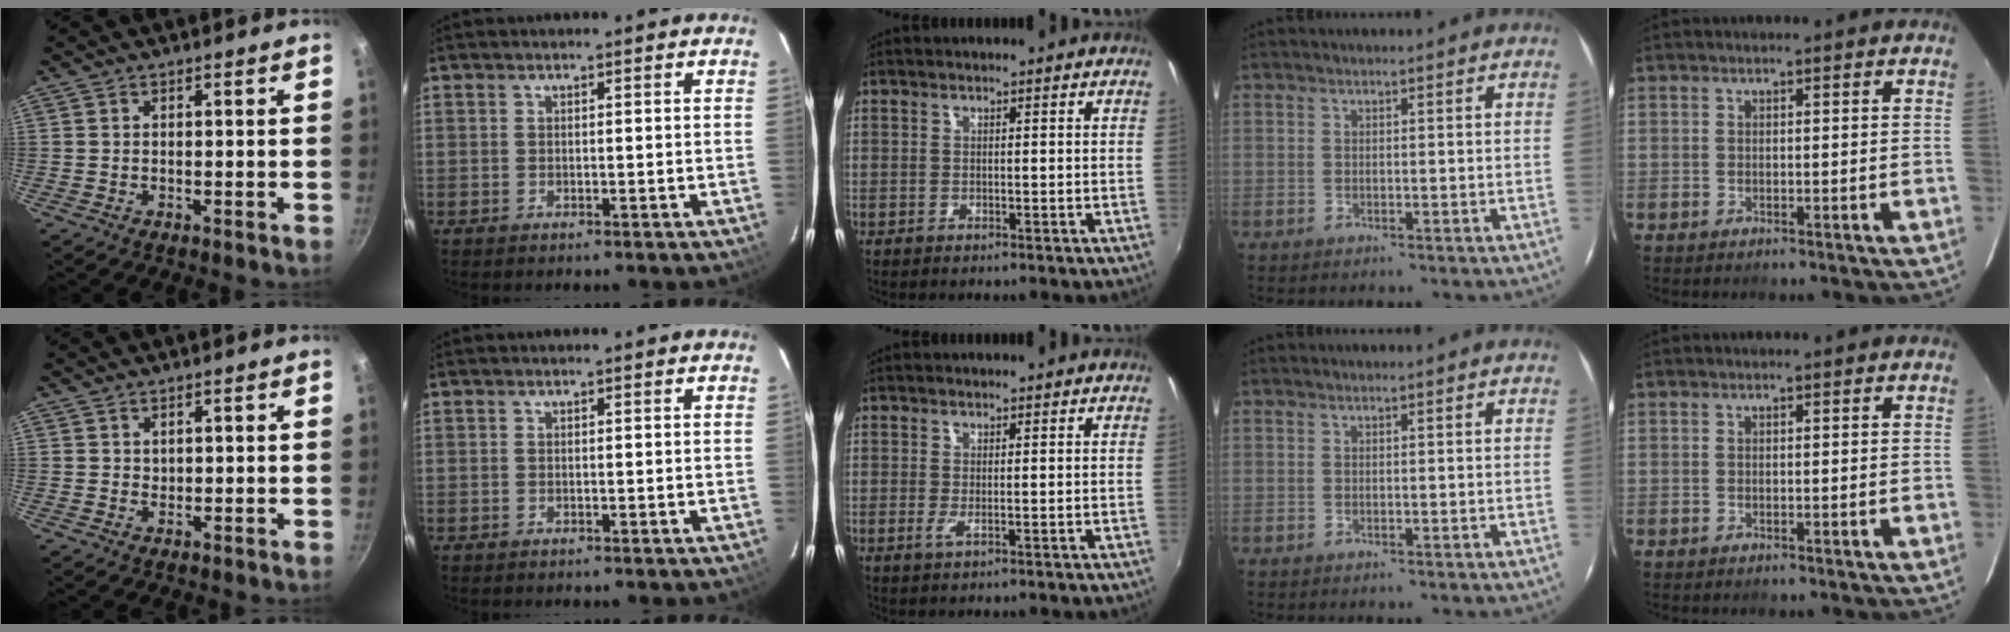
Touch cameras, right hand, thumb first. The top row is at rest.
{"thumb": {"total": 0.8, "force": [0.6, 0.5, 0.2], "torque": [0.001, -0.003, 0.011]}, "middle": {"total": 1.0, "force": [0.1, -0.2, 0.9], "torque": [-0.021, -0.005, 0.001]}}